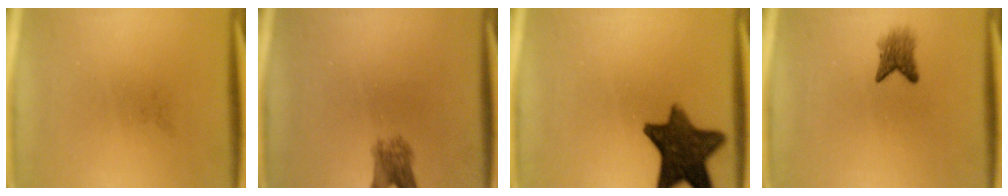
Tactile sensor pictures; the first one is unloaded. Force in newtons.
{"total": 3.4}
{"total": 12.0}
{"total": 2.9}